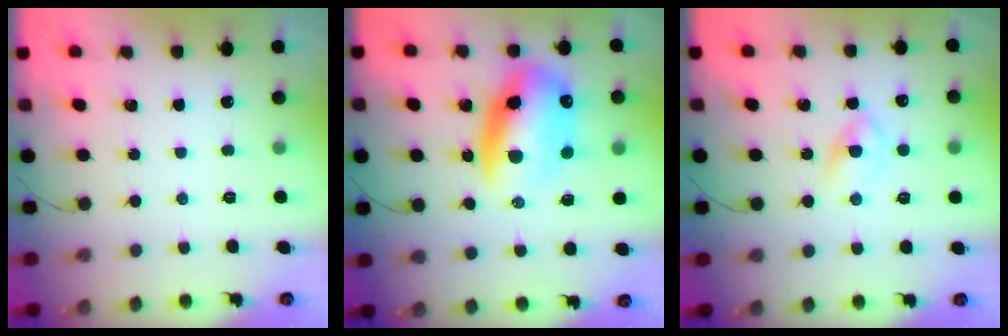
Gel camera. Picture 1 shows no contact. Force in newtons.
{"total": 16.0, "press": 15.5, "slide": 3.9}
{"total": 3.5, "press": 3.2, "slide": 1.3}